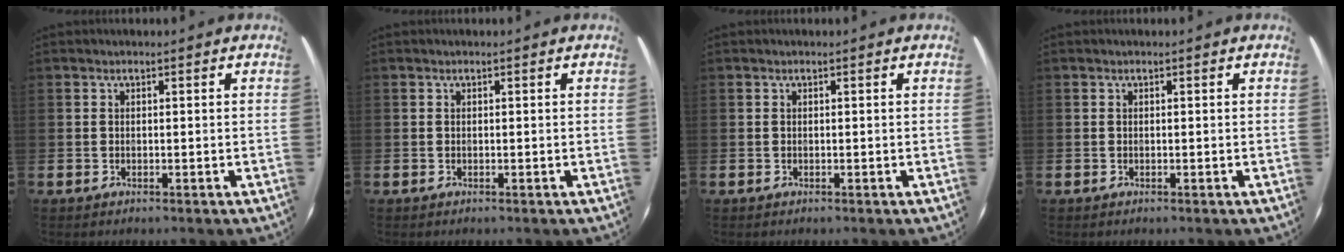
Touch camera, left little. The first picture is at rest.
{"total": 0.0}
{"total": 0.0}
{"total": 0.0}